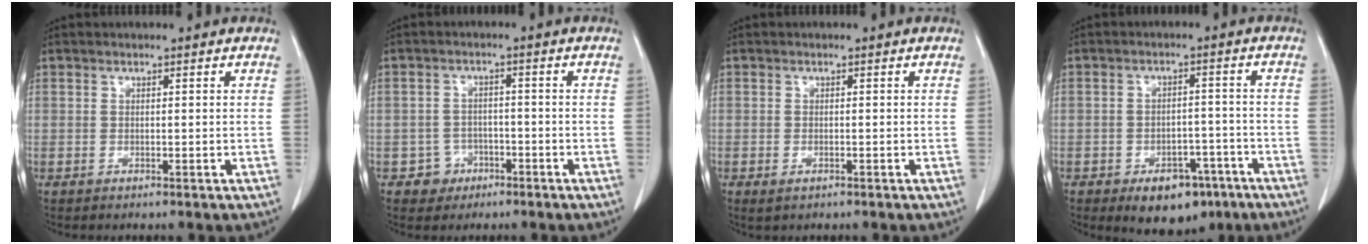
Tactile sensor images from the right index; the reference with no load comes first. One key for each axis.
{"total": 3.7, "fx": -1.9, "fy": 3.2, "fz": -0.1, "tx": 0.009, "ty": 0.016, "tz": -0.028}
{"total": 1.4, "fx": -0.7, "fy": 0.6, "fz": 0.9, "tx": -0.016, "ty": -0.001, "tz": -0.005}
{"total": 8.5, "fx": -5.3, "fy": 4.9, "fz": 4.5, "tx": -0.052, "ty": 0.010, "tz": -0.072}